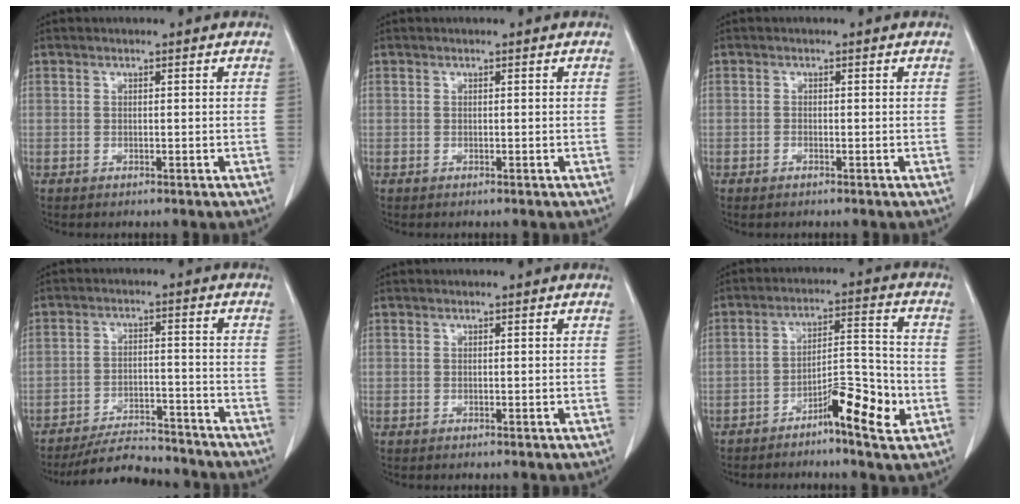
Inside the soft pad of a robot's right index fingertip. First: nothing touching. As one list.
[{"total": 0.0}, {"total": 0.7, "force": [-0.5, 0.2, 0.4], "torque": [-0.009, -0.001, -0.007]}, {"total": 10.9, "force": [-10.3, 2.2, 2.6], "torque": [-0.033, 0.005, -0.157]}, {"total": 0.0}, {"total": 8.9, "force": [-4.4, 1.6, 7.6], "torque": [-0.117, 0.015, -0.068]}]